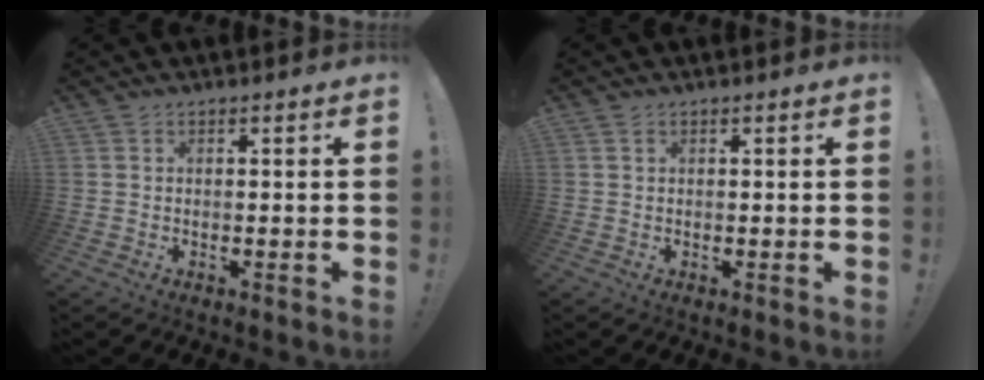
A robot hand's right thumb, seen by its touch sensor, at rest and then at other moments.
{"total": 0.7, "force": [0.5, 0.4, 0.4], "torque": [0.001, -0.003, 0.008]}